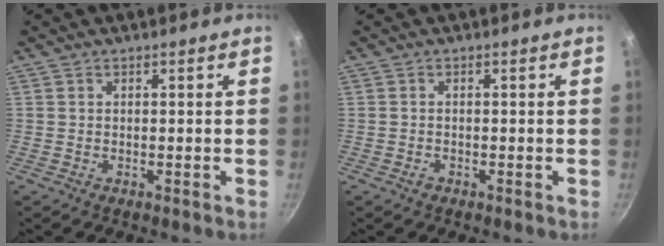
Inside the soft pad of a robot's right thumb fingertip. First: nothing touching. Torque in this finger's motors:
{"motor_torque": [-0.15, 0.01, -0.22, 0.04, 0.03]}